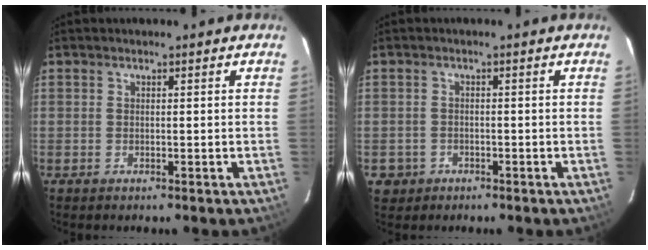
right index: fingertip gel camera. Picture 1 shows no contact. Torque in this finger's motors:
{"motor_torque": [-0.48, 0.09, -1.06, -0.21]}